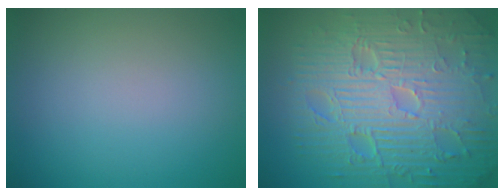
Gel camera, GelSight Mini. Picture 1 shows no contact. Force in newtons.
{"total": 12.5, "press": 8.0, "slide": 9.7}